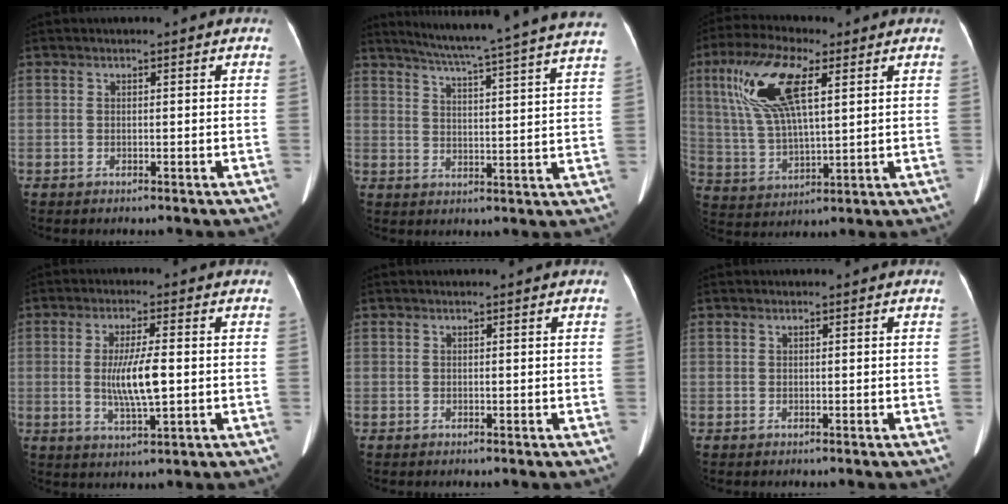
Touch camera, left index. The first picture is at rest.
{"total": 24.7, "force": [22.2, -1.1, 10.6], "torque": [-0.166, -0.047, 0.274]}
{"total": 13.5, "force": [5.4, 4.0, 11.7], "torque": [-0.256, 0.019, 0.105]}
{"total": 7.0, "force": [-0.4, 0.8, 6.9], "torque": [-0.138, -0.010, -0.008]}
{"total": 0.0}
{"total": 0.0}